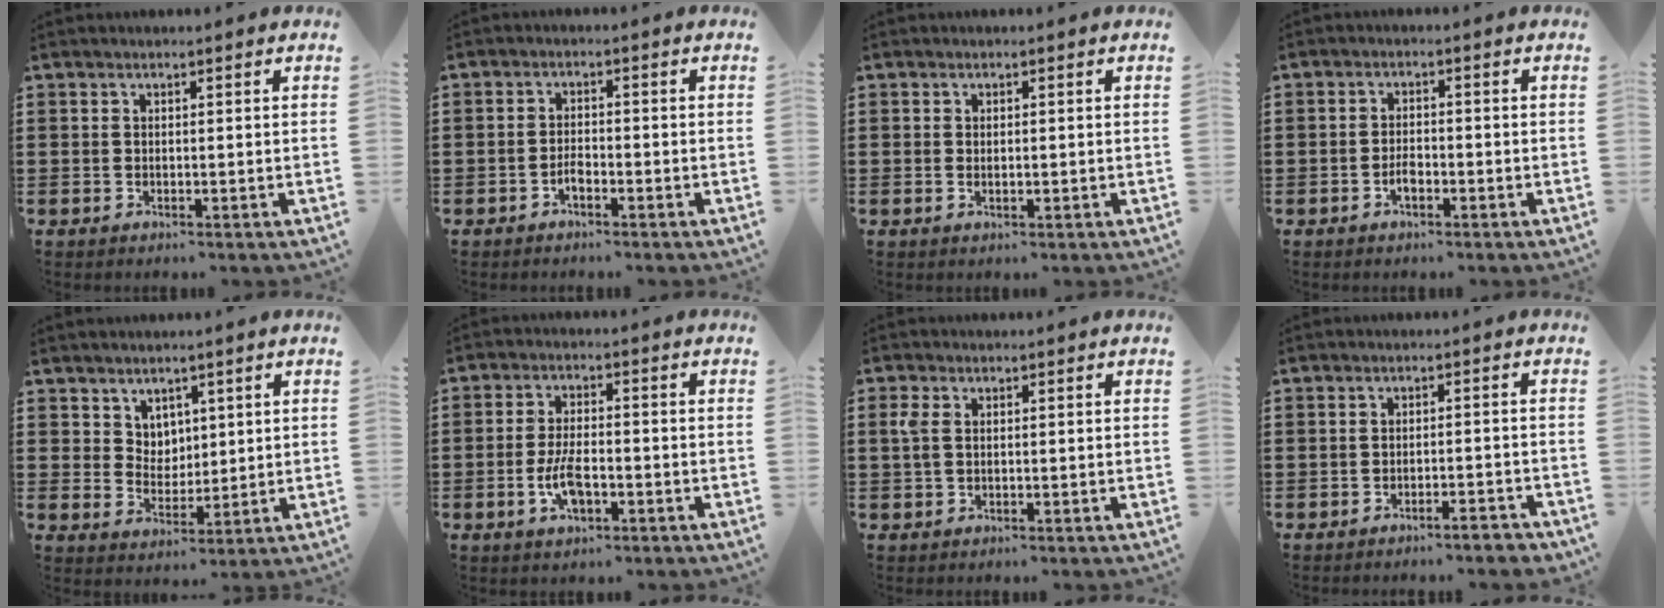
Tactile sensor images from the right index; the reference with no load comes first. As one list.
[{"total": 1.9, "force": [-1.2, 0.9, 1.2], "torque": [-0.025, 0.002, -0.024]}, {"total": 0.6, "force": [0.0, 0.3, 0.6], "torque": [-0.012, 0.002, 0.000]}, {"total": 2.2, "force": [-1.1, 1.1, 1.6], "torque": [-0.032, 0.003, -0.022]}, {"total": 4.4, "force": [2.8, 3.3, 0.4], "torque": [-0.025, 0.004, 0.054]}, {"total": 5.8, "force": [-1.9, 2.4, 4.9], "torque": [-0.109, -0.001, -0.040]}, {"total": 2.3, "force": [0.2, 1.4, 1.9], "torque": [-0.048, 0.004, 0.001]}, {"total": 2.6, "force": [-2.3, 0.1, 1.1], "torque": [-0.020, 0.001, -0.048]}]